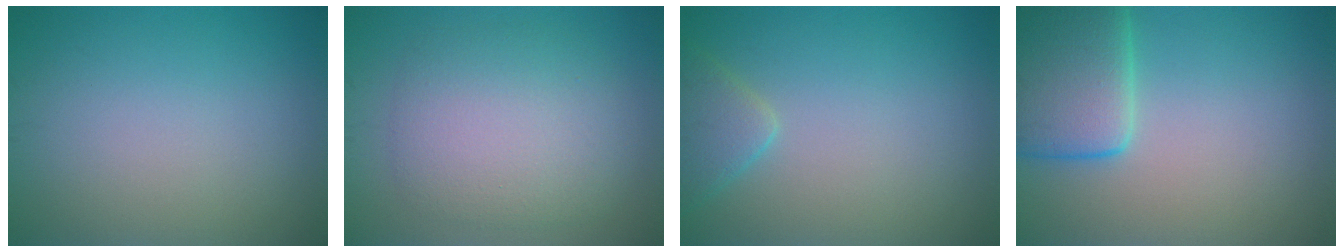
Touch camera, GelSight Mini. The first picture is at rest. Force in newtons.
{"total": 6.0, "press": 6.0, "slide": 0.3}
{"total": 2.5, "press": 2.5, "slide": 0.2}
{"total": 6.9, "press": 6.9, "slide": 0.6}